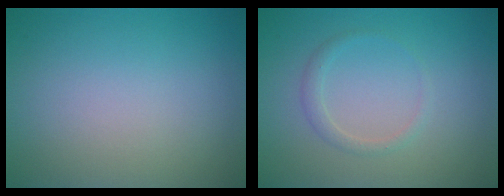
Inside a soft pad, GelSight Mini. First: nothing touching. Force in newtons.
{"total": 1.2, "press": 1.2, "slide": 0.2}